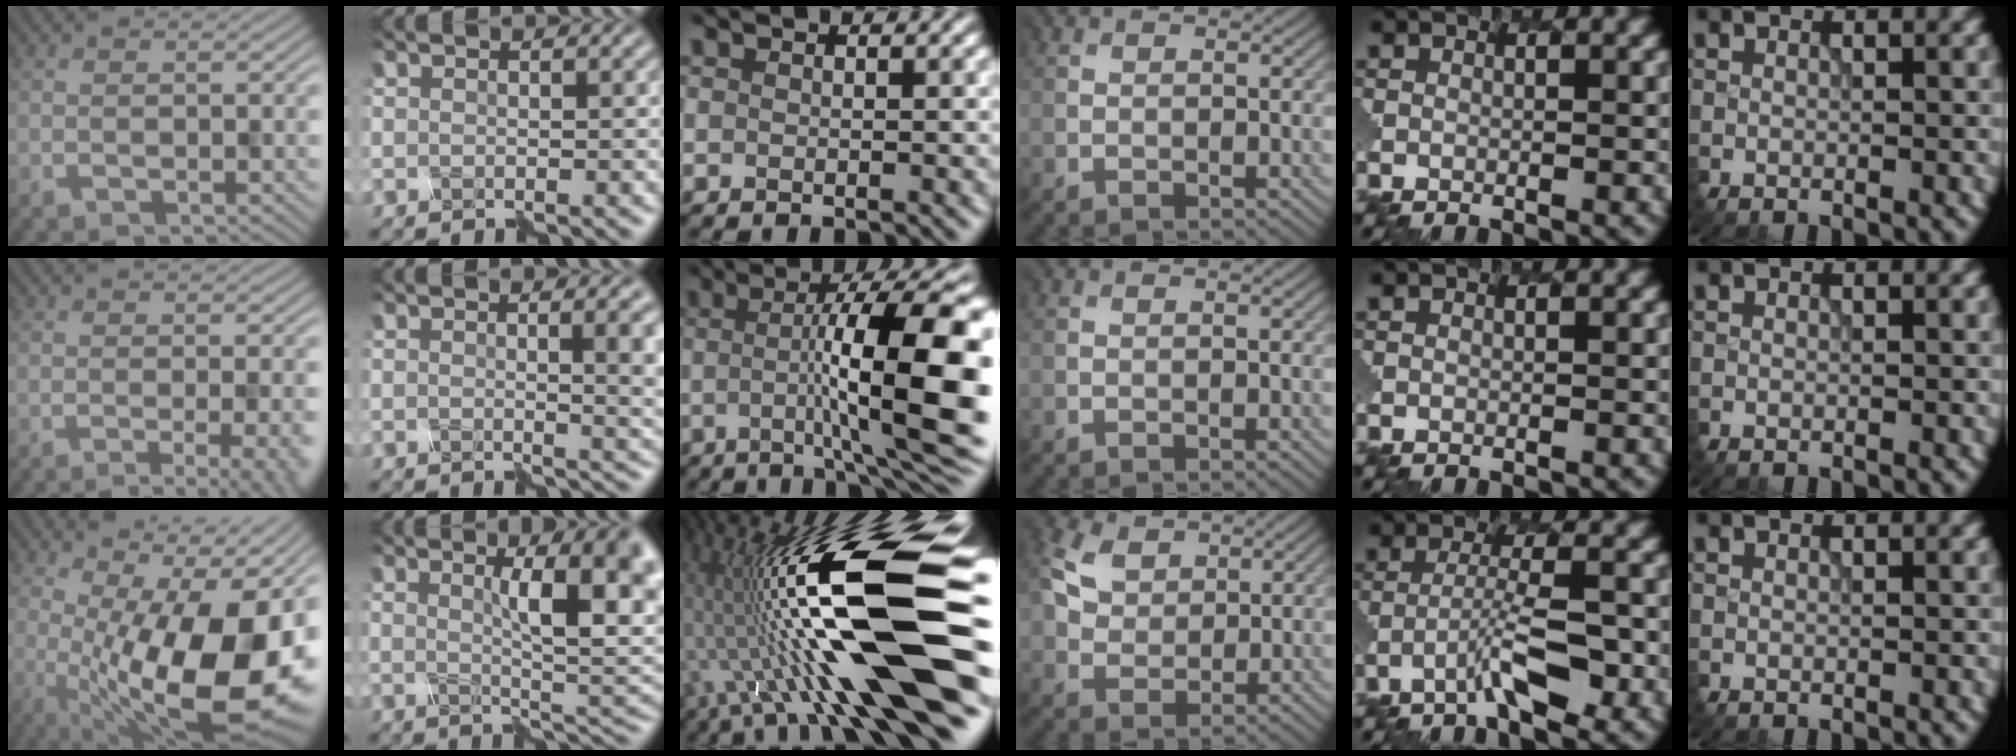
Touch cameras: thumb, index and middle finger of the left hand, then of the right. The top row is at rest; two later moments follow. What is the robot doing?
{"motion": "disassemble", "object": "hinged jar"}